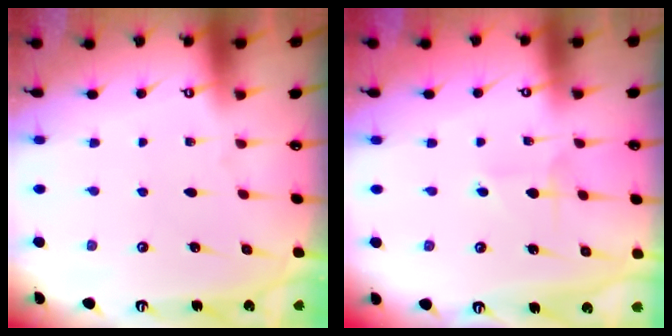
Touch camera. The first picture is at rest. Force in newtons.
{"total": 2.3, "press": 2.3, "slide": 0.2}